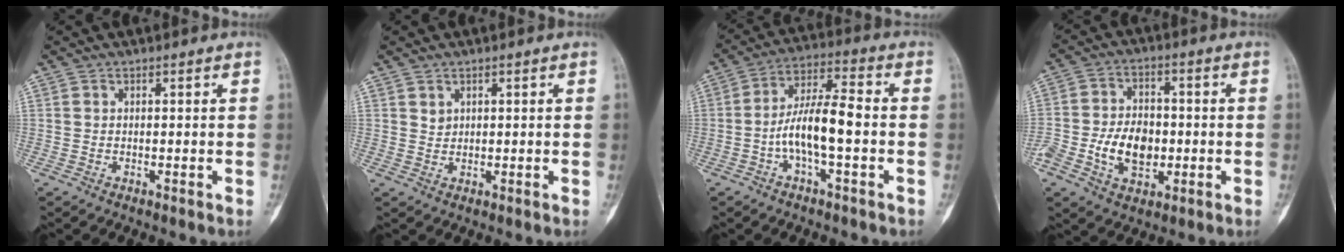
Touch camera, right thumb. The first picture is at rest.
{"total": 1.3, "force": [0.8, 0.9, 0.4], "torque": [0.008, -0.005, 0.015]}
{"total": 10.4, "force": [-2.3, 3.3, 9.6], "torque": [-0.185, 0.039, -0.045]}
{"total": 10.5, "force": [-2.2, 7.0, 7.4], "torque": [-0.117, 0.017, -0.036]}